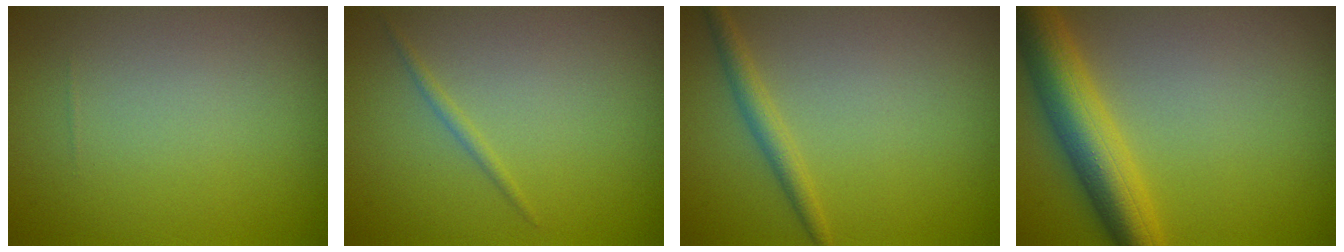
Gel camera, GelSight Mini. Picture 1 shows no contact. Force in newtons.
{"total": 0.7, "press": 0.7, "slide": 0.0}
{"total": 1.8, "press": 1.8, "slide": 0.0}
{"total": 6.6, "press": 6.6, "slide": 0.1}